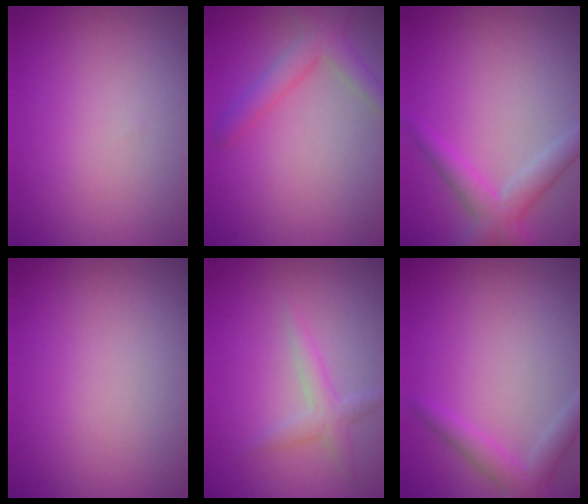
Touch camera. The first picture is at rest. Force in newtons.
{"total": 2.5, "press": 2.5, "slide": 0.3}
{"total": 3.1, "press": 3.1, "slide": 0.2}
{"total": 0.0}
{"total": 1.9, "press": 1.9, "slide": 0.0}
{"total": 2.4, "press": 2.4, "slide": 0.1}